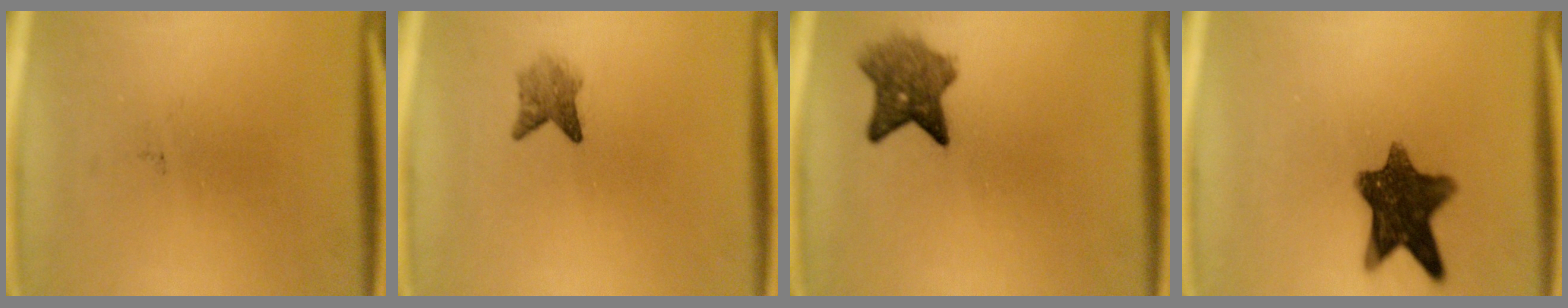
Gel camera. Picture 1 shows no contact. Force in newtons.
{"total": 2.6}
{"total": 5.8}
{"total": 10.8}